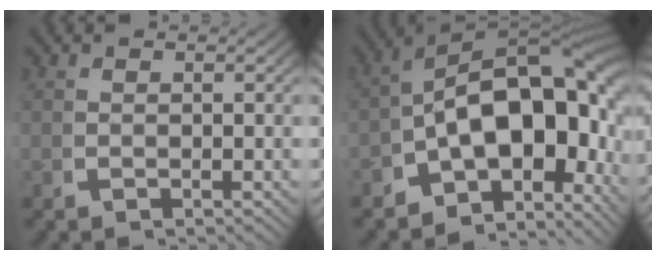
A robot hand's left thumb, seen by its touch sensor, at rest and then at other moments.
{"total": 20.0, "force": [-0.7, 12.6, 15.5], "torque": [-0.238, -0.035, -0.011]}